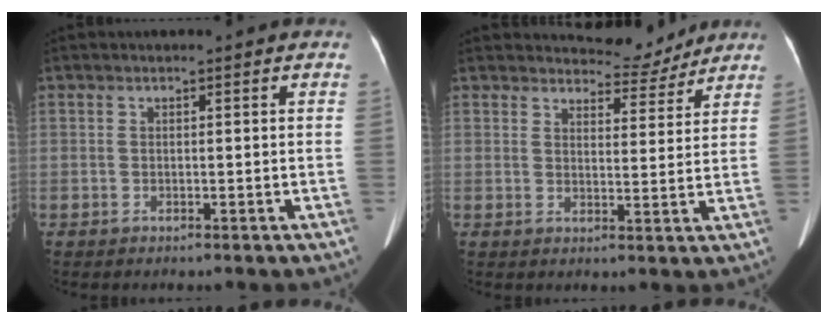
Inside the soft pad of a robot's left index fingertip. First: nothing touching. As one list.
[{"total": 5.9, "force": [5.7, 1.4, -0.1], "torque": [0.001, -0.005, 0.072]}]